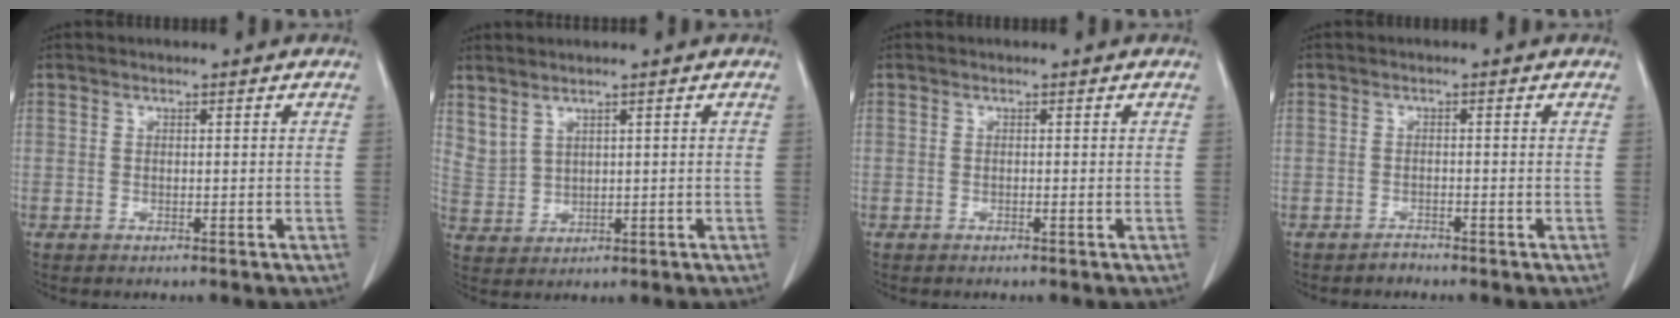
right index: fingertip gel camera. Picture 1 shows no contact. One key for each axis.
{"total": 3.4, "fx": 2.9, "fy": 1.3, "fz": 1.3, "tx": -0.031, "ty": 0.001, "tz": 0.075}
{"total": 0.0}
{"total": 0.9, "fx": -0.8, "fy": 0.3, "fz": -0.2, "tx": 0.010, "ty": 0.001, "tz": -0.015}